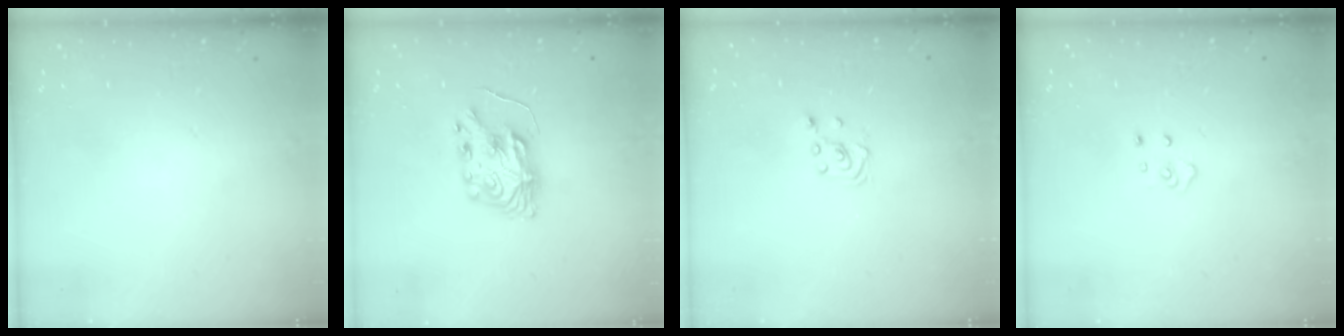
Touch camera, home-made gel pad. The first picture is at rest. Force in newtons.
{"total": 8.3, "press": 8.2, "slide": 0.2}
{"total": 3.1, "press": 3.1, "slide": 0.3}
{"total": 3.9, "press": 3.8, "slide": 0.4}